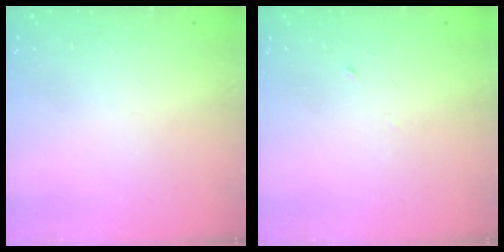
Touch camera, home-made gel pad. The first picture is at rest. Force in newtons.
{"total": 2.7, "press": 2.5, "slide": 1.0}